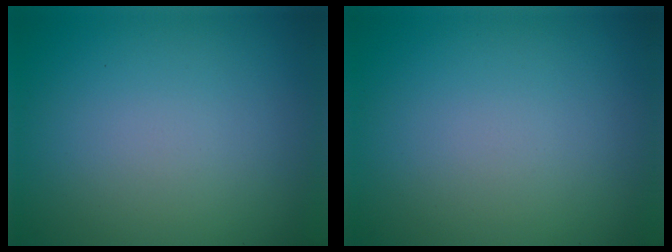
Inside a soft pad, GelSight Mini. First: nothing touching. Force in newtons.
{"total": 0.0}